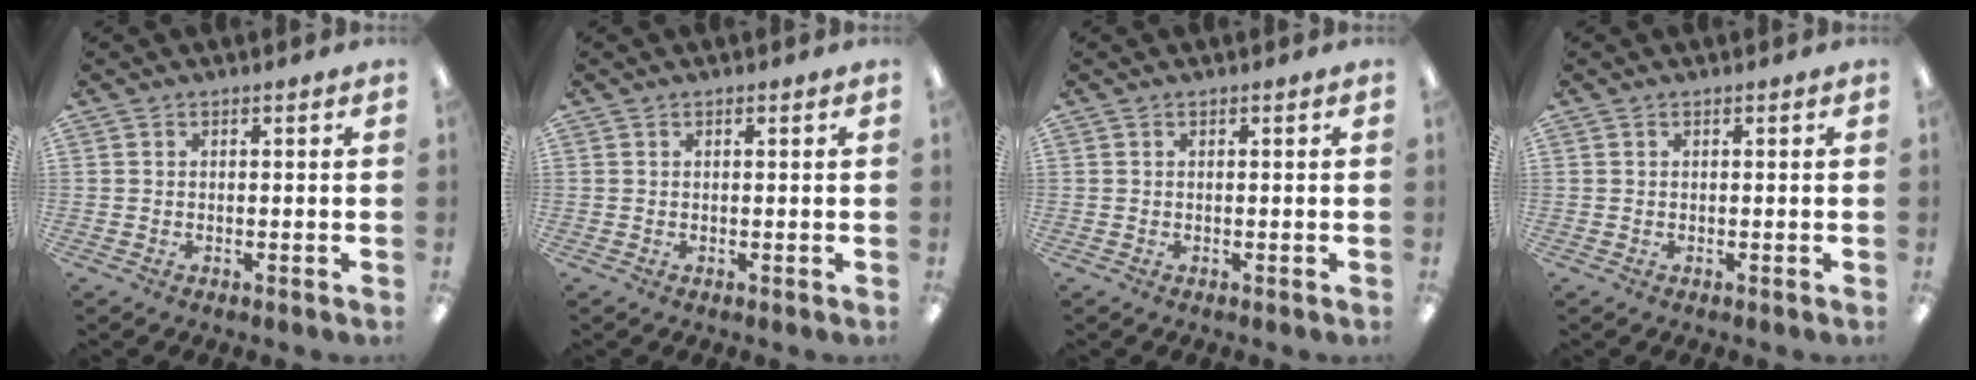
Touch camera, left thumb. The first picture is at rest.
{"total": 0.0}
{"total": 0.0}
{"total": 0.0}